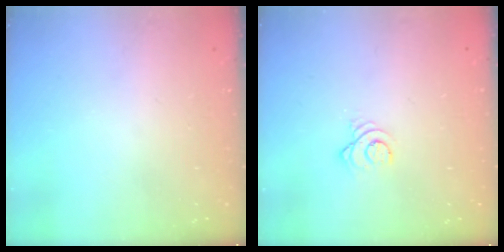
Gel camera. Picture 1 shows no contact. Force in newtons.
{"total": 3.5, "press": 3.5, "slide": 0.2}